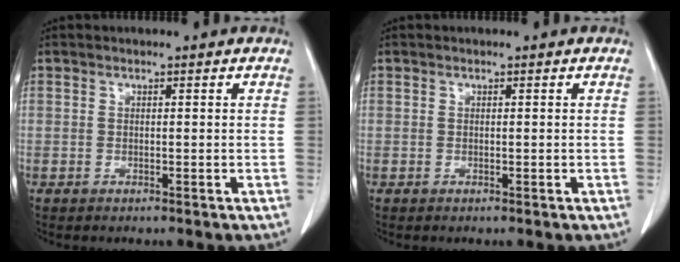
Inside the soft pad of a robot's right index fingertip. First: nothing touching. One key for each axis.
{"total": 0.0}